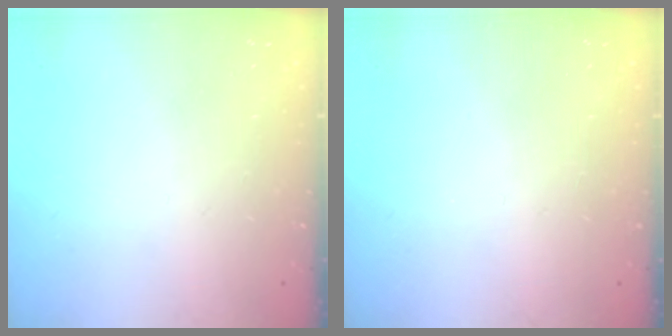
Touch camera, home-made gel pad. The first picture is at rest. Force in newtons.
{"total": 0.0}